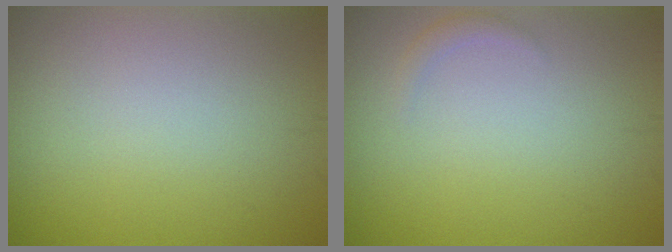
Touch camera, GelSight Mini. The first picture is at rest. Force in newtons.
{"total": 0.8, "press": 0.8, "slide": 0.1}